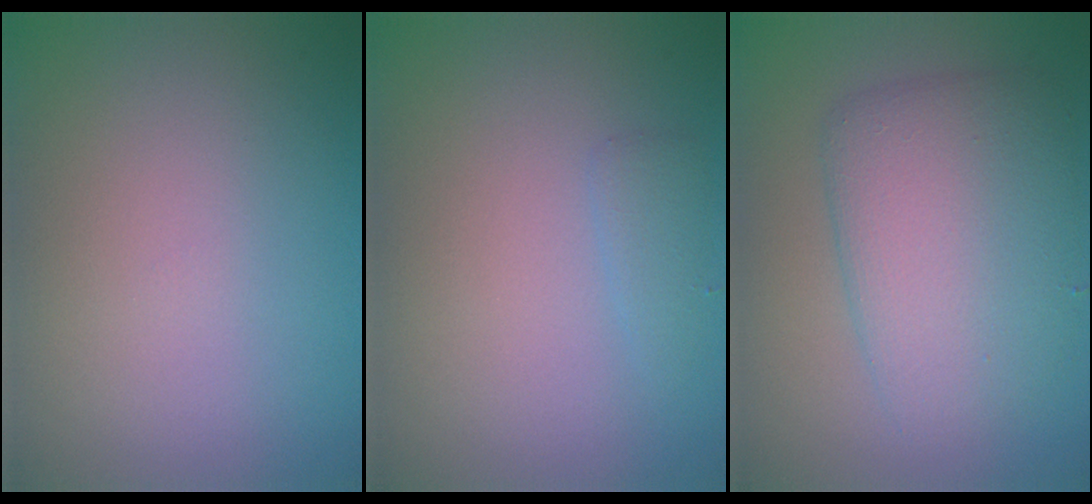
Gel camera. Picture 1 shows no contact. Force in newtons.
{"total": 1.0, "press": 1.0, "slide": 0.1}
{"total": 6.3, "press": 6.2, "slide": 0.1}